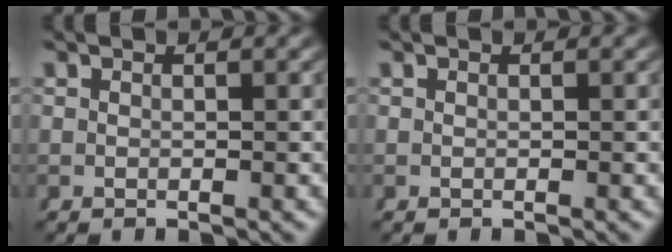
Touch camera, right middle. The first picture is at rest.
{"total": 0.0}